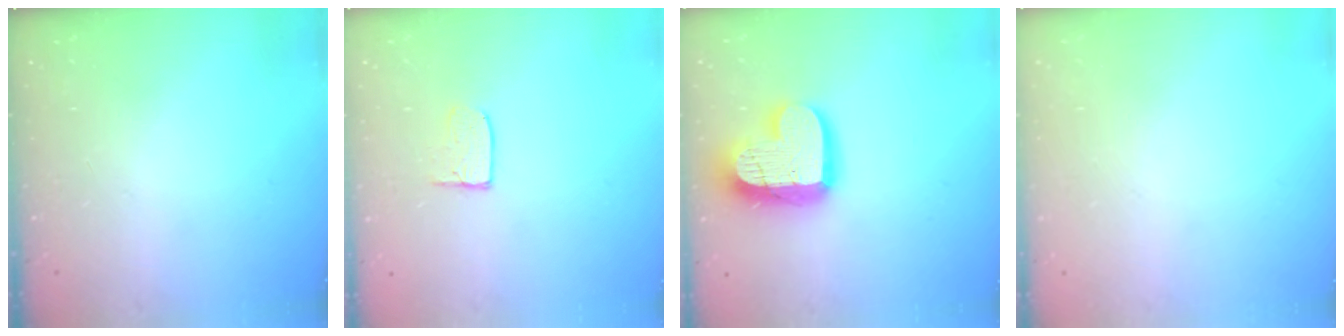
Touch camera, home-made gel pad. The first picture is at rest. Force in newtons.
{"total": 4.7, "press": 4.7, "slide": 0.4}
{"total": 17.1, "press": 17.0, "slide": 1.6}
{"total": 0.0}